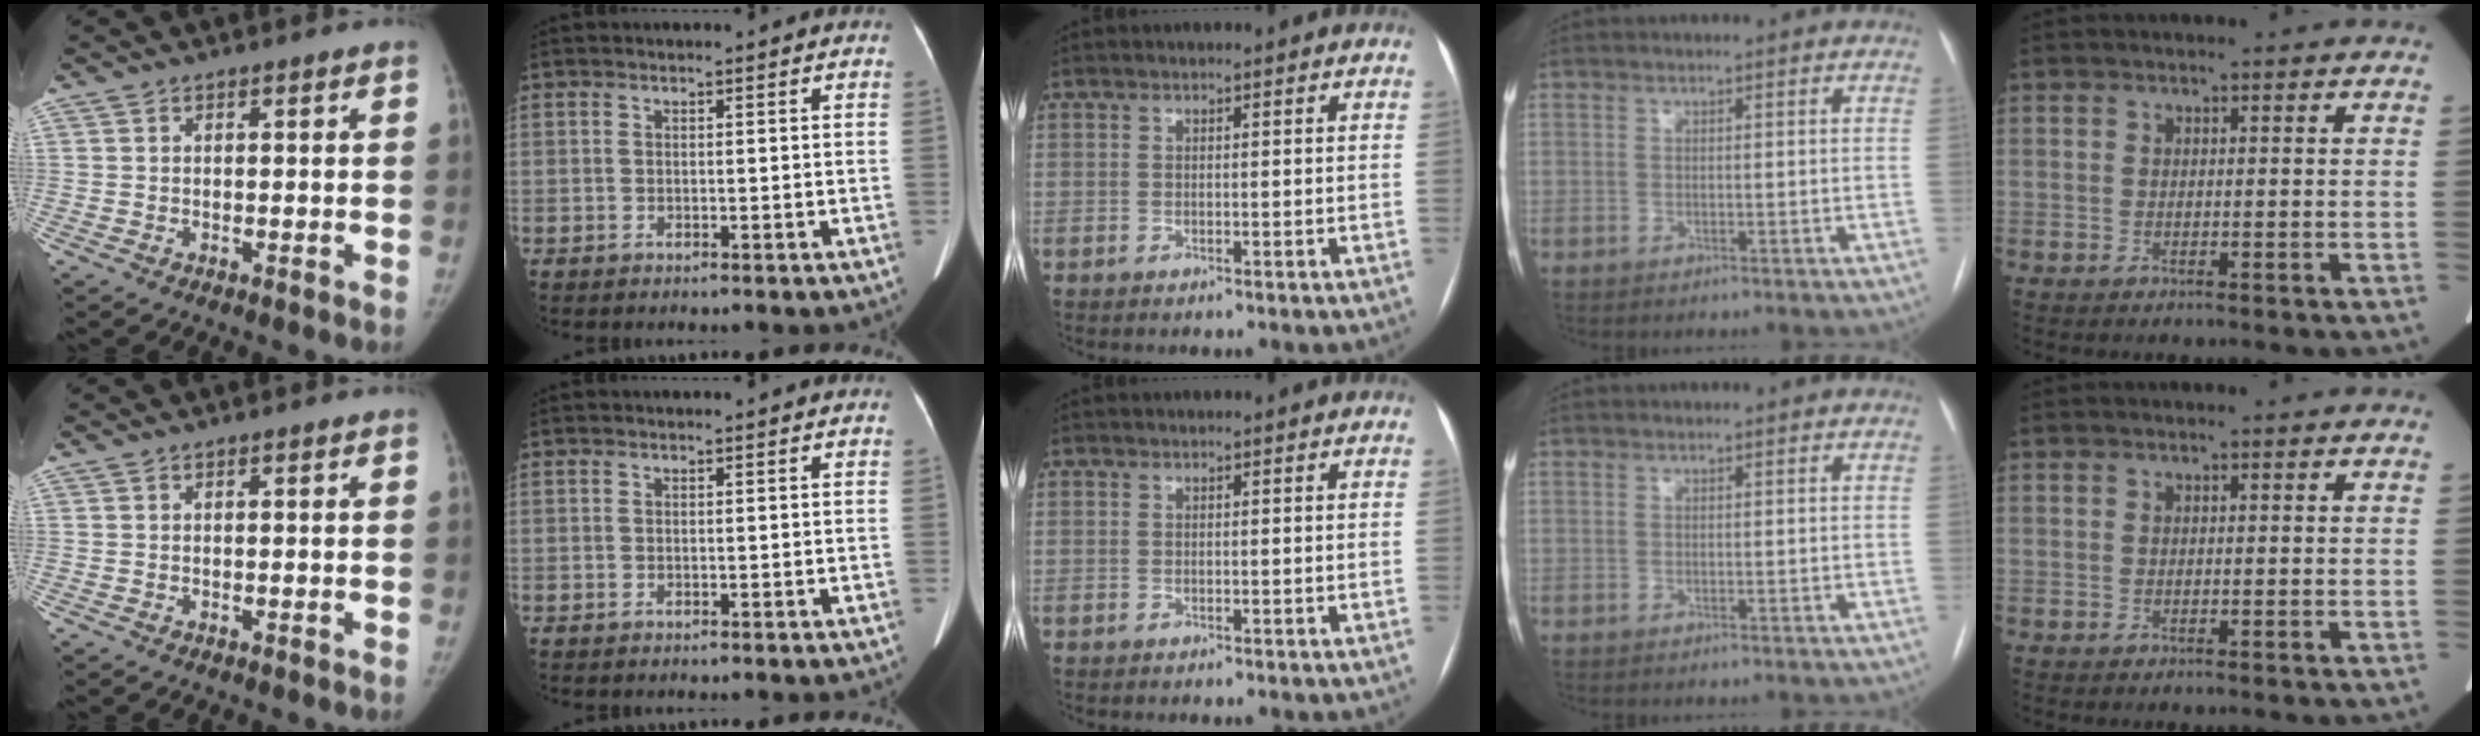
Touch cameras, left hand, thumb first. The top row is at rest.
{}